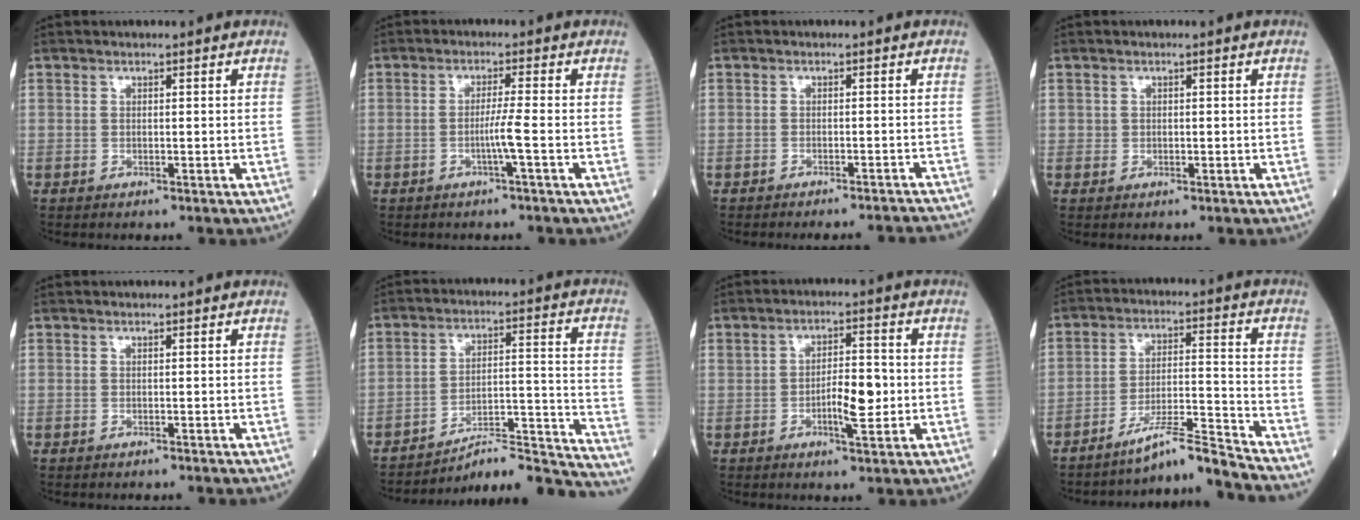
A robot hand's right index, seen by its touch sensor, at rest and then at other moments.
{"total": 3.1, "force": [-1.1, -0.9, 2.8], "torque": [-0.053, -0.003, -0.021]}
{"total": 8.9, "force": [-8.7, 0.1, 1.9], "torque": [-0.011, -0.003, -0.093]}
{"total": 0.7, "force": [0.0, 0.6, 0.3], "torque": [-0.004, 0.000, 0.000]}
{"total": 0.8, "force": [-0.6, 0.0, 0.5], "torque": [-0.009, 0.005, -0.003]}
{"total": 18.1, "force": [-17.7, -1.1, 3.8], "torque": [-0.027, 0.033, -0.253]}
{"total": 5.6, "force": [-0.9, 1.4, 5.4], "torque": [-0.092, 0.004, -0.012]}
{"total": 9.4, "force": [-8.7, -2.5, 2.7], "torque": [-0.040, 0.008, -0.151]}